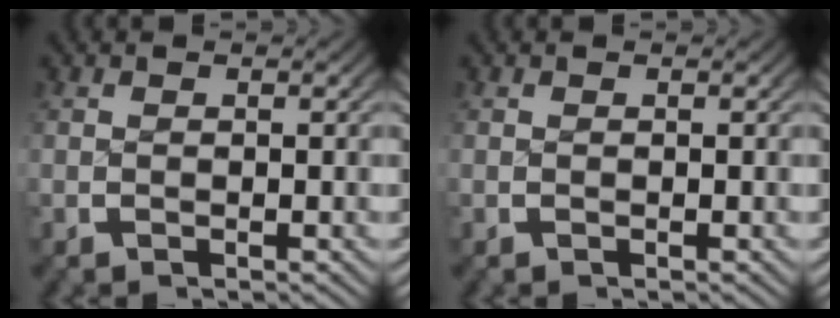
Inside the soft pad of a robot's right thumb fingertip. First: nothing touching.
{"total": 0.0}